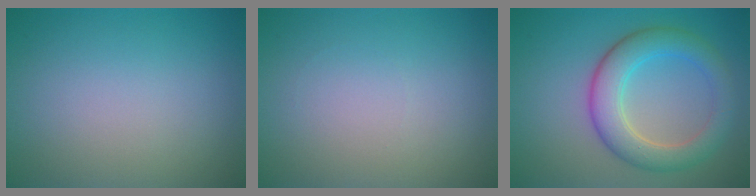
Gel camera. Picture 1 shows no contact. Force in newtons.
{"total": 0.0}
{"total": 5.4, "press": 5.4, "slide": 0.1}